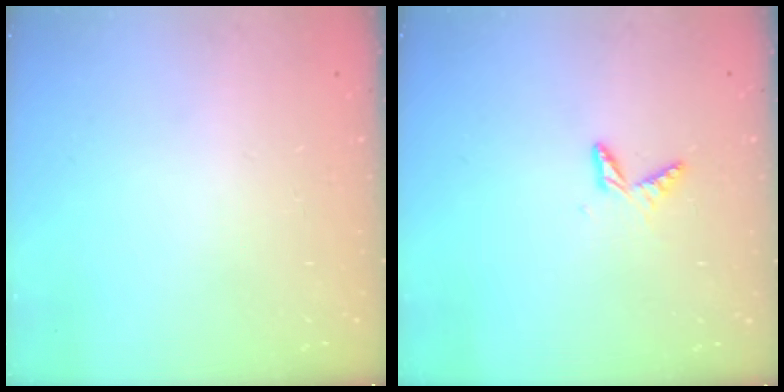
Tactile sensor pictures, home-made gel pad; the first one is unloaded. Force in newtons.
{"total": 4.0, "press": 4.0, "slide": 0.3}